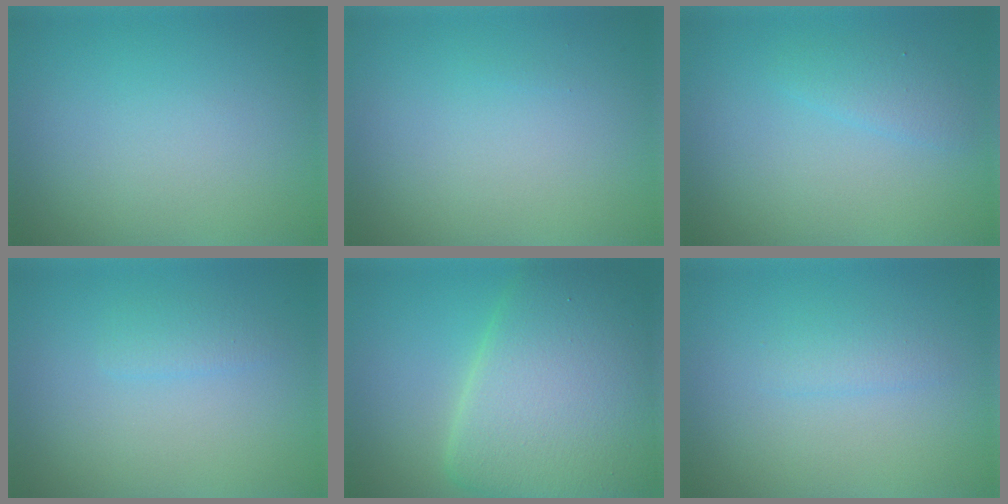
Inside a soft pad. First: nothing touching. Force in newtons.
{"total": 0.0}
{"total": 1.5, "press": 1.5, "slide": 0.1}
{"total": 1.1, "press": 1.1, "slide": 0.1}
{"total": 10.8, "press": 10.8, "slide": 0.4}
{"total": 1.2, "press": 1.2, "slide": 0.1}